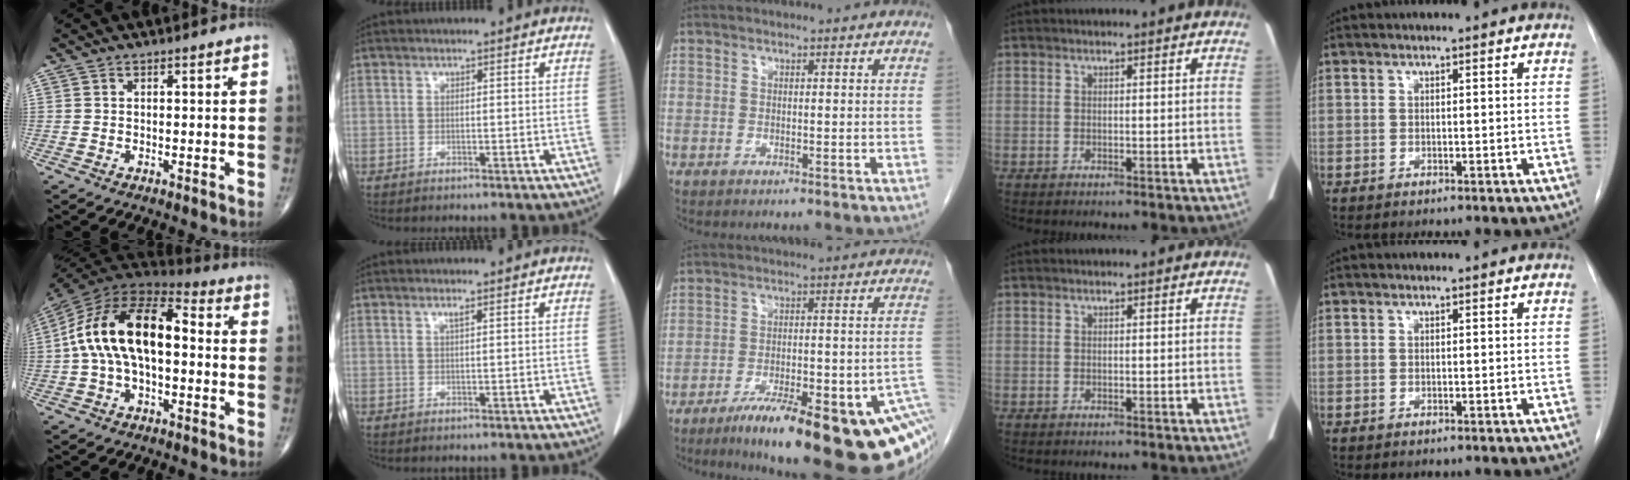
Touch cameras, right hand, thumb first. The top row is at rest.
{"thumb": {"total": 18.9, "force": [0.4, 10.0, 16.0], "torque": [-0.289, 0.046, -0.003]}, "index": {"total": 0.7, "force": [0.4, -0.2, 0.6], "torque": [-0.015, 0.001, 0.010]}, "middle": {"total": 21.7, "force": [-11.9, 3.8, 17.8], "torque": [-0.170, 0.015, -0.170]}}